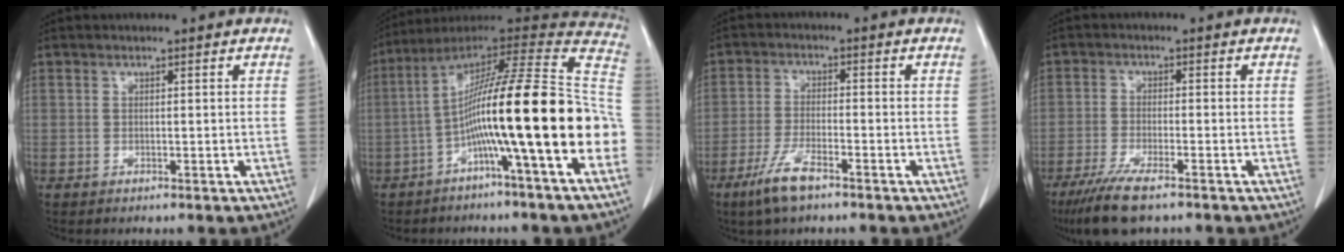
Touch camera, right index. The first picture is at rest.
{"total": 23.8, "force": [-5.9, -0.2, 23.0], "torque": [-0.322, 0.019, -0.106]}
{"total": 6.3, "force": [-4.3, 1.2, 4.5], "torque": [-0.101, -0.009, -0.079]}
{"total": 8.0, "force": [-5.8, 1.1, 5.4], "torque": [-0.097, -0.020, -0.096]}